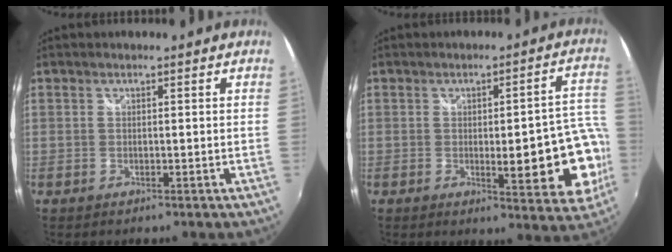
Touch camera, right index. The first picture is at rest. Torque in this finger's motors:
{"motor_torque": [1.92, 0.21, 0.29, 0.05]}